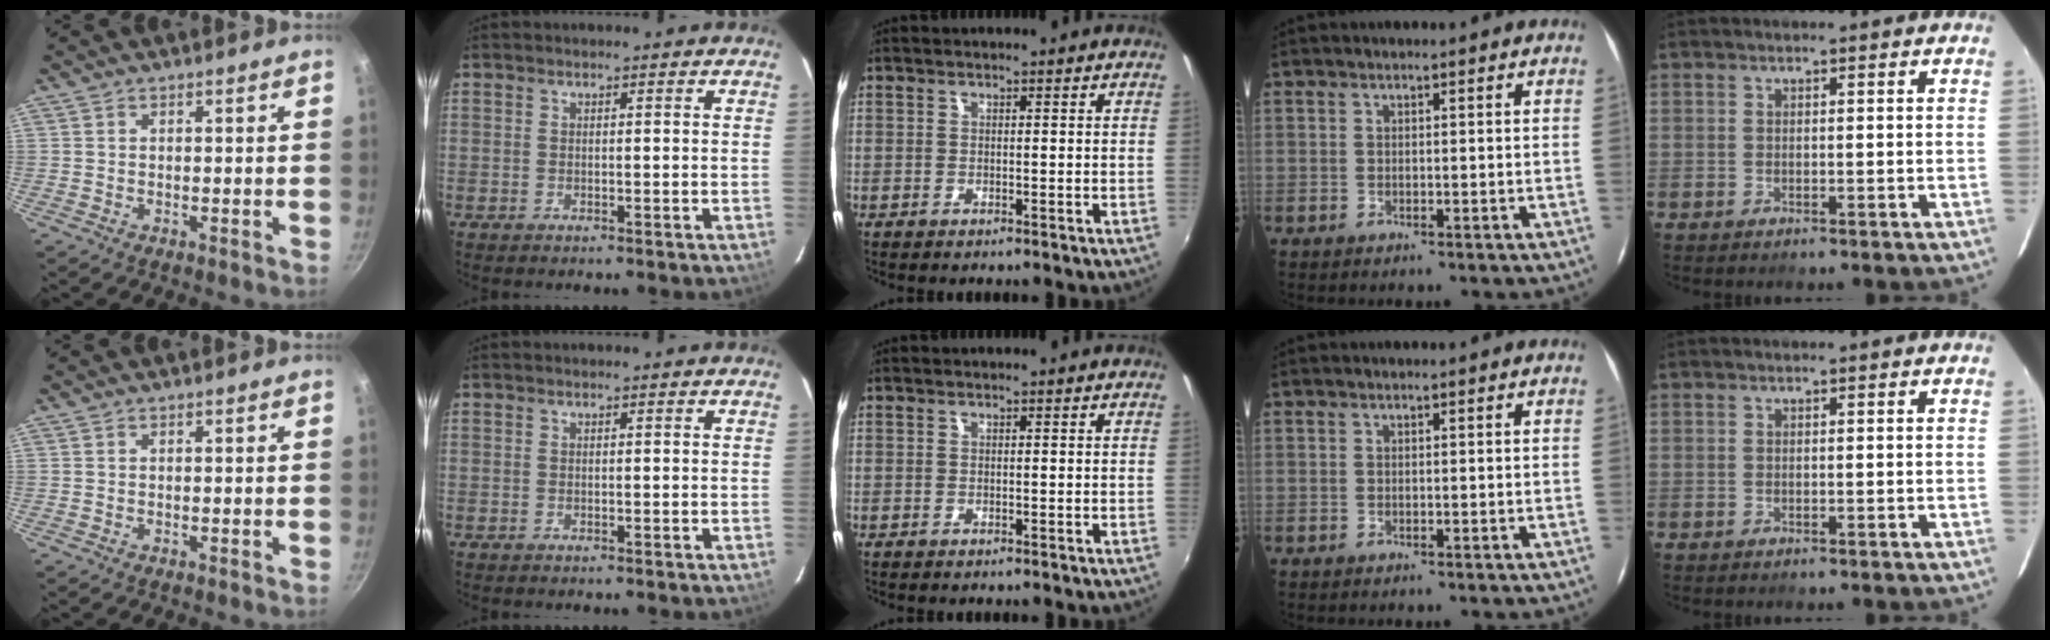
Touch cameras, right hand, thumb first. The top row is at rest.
{}